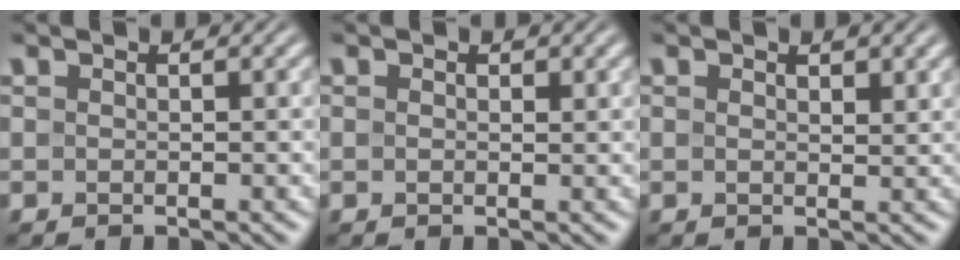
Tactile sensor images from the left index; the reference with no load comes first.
{"total": 1.0, "force": [0.4, 0.5, 0.8], "torque": [-0.013, 0.000, 0.006]}
{"total": 1.8, "force": [1.0, 0.7, 1.3], "torque": [-0.021, -0.002, 0.020]}